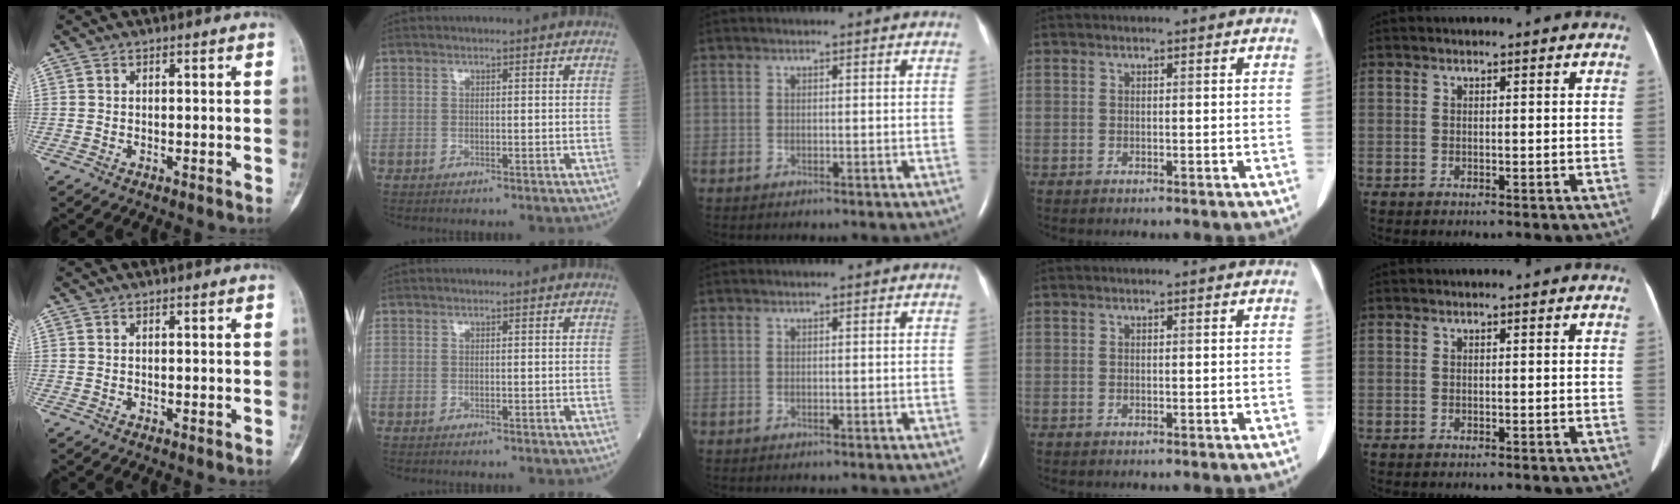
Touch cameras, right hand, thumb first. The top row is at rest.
{}